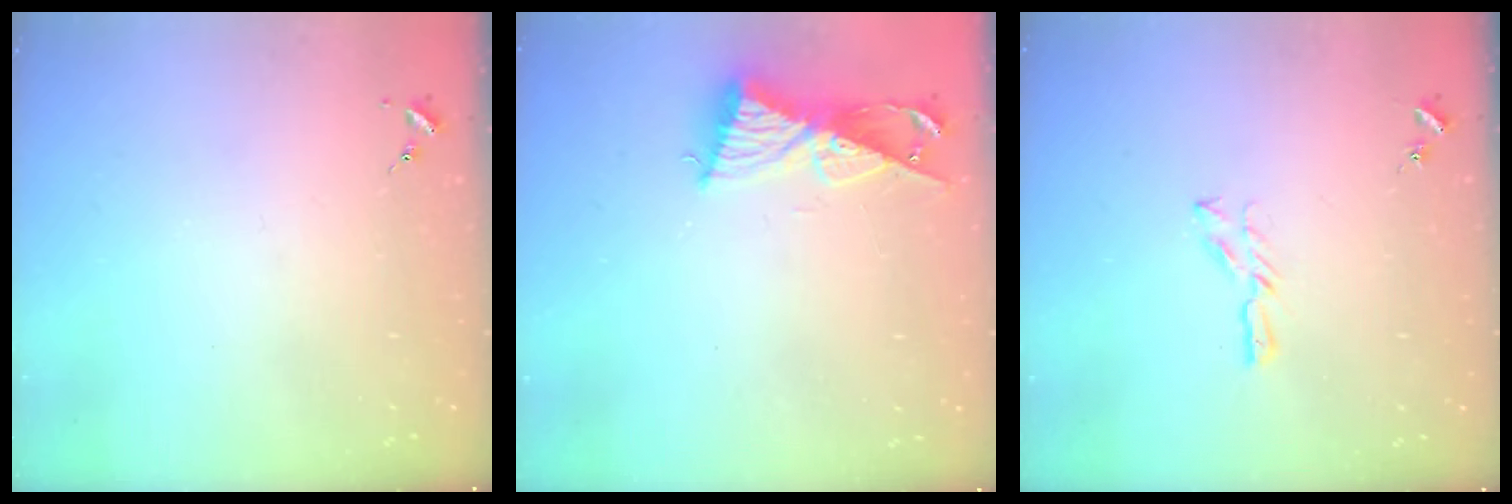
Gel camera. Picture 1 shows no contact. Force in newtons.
{"total": 9.8, "press": 9.7, "slide": 0.6}
{"total": 5.2, "press": 5.2, "slide": 0.4}